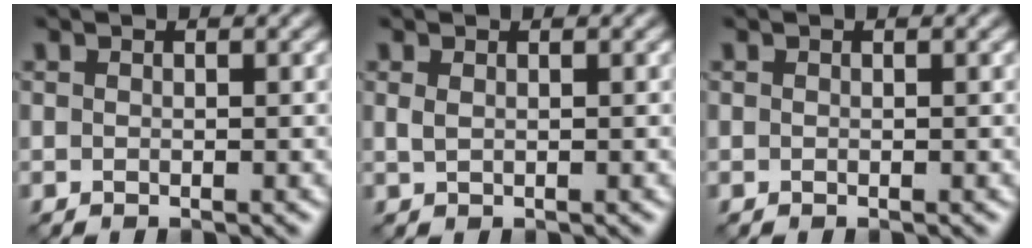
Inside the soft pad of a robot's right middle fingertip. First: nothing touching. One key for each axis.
{"total": 0.7, "fx": 0.3, "fy": 0.3, "fz": 0.5, "tx": -0.015, "ty": 0.000, "tz": 0.008}
{"total": 0.0}